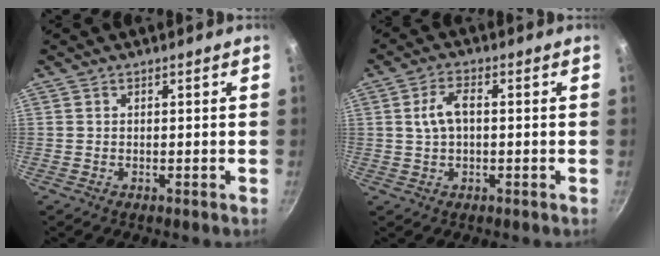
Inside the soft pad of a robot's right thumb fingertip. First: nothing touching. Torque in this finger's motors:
{"motor_torque": [0.00, -0.01, 0.69, 0.05, 0.20]}